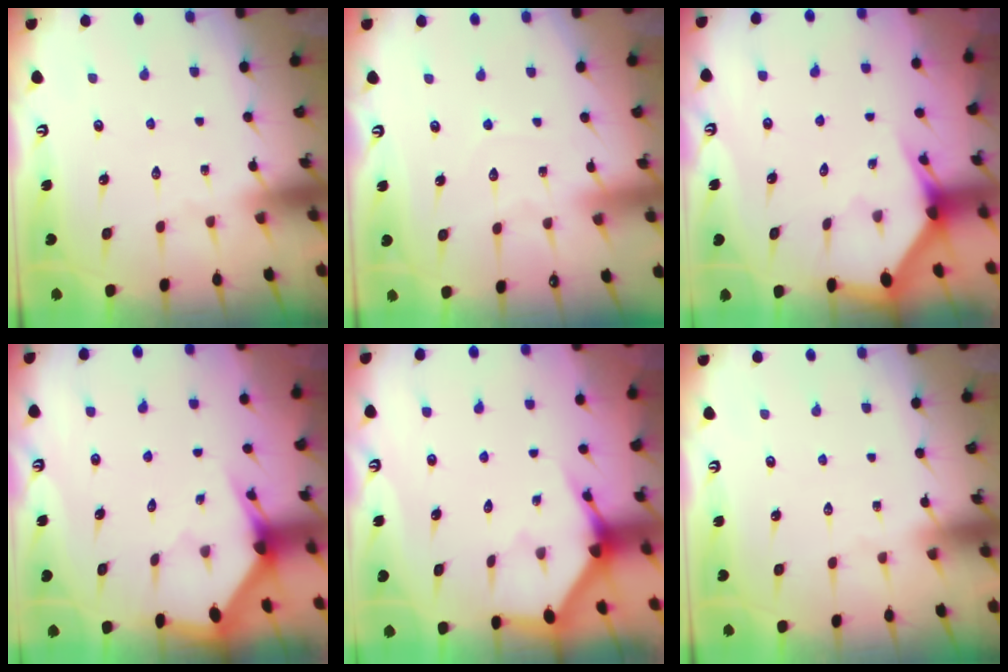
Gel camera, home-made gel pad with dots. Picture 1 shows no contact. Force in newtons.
{"total": 2.5, "press": 2.5, "slide": 0.2}
{"total": 2.8, "press": 2.8, "slide": 0.2}
{"total": 2.8, "press": 2.8, "slide": 0.1}
{"total": 3.5, "press": 3.5, "slide": 0.2}
{"total": 0.0}